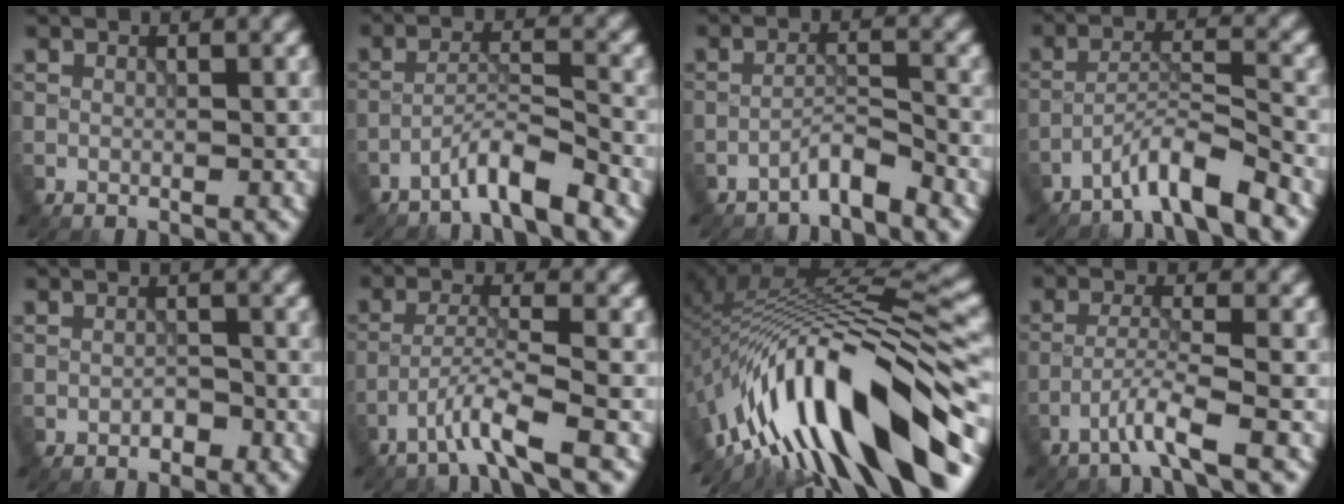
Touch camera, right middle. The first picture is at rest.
{"total": 3.7, "force": [-3.1, 0.1, 2.1], "torque": [-0.034, 0.011, -0.067]}
{"total": 2.5, "force": [-2.3, 0.1, 1.0], "torque": [-0.011, 0.011, -0.047]}
{"total": 4.4, "force": [-3.7, 0.2, 2.4], "torque": [-0.041, 0.011, -0.077]}
{"total": 1.2, "force": [-0.7, 0.6, 0.7], "torque": [-0.010, 0.001, -0.012]}
{"total": 3.8, "force": [-2.6, 0.0, 2.8], "torque": [-0.051, 0.010, -0.061]}
{"total": 15.1, "force": [-7.7, 4.0, 12.4], "torque": [-0.210, 0.029, -0.118]}
{"total": 3.3, "force": [-2.2, 0.0, 2.5], "torque": [-0.044, 0.009, -0.056]}